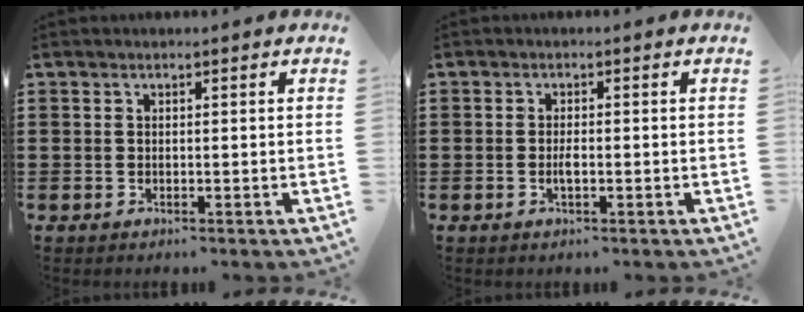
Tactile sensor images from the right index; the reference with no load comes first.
{"total": 1.5, "force": [-0.4, 0.5, 1.3], "torque": [-0.028, 0.001, -0.007]}